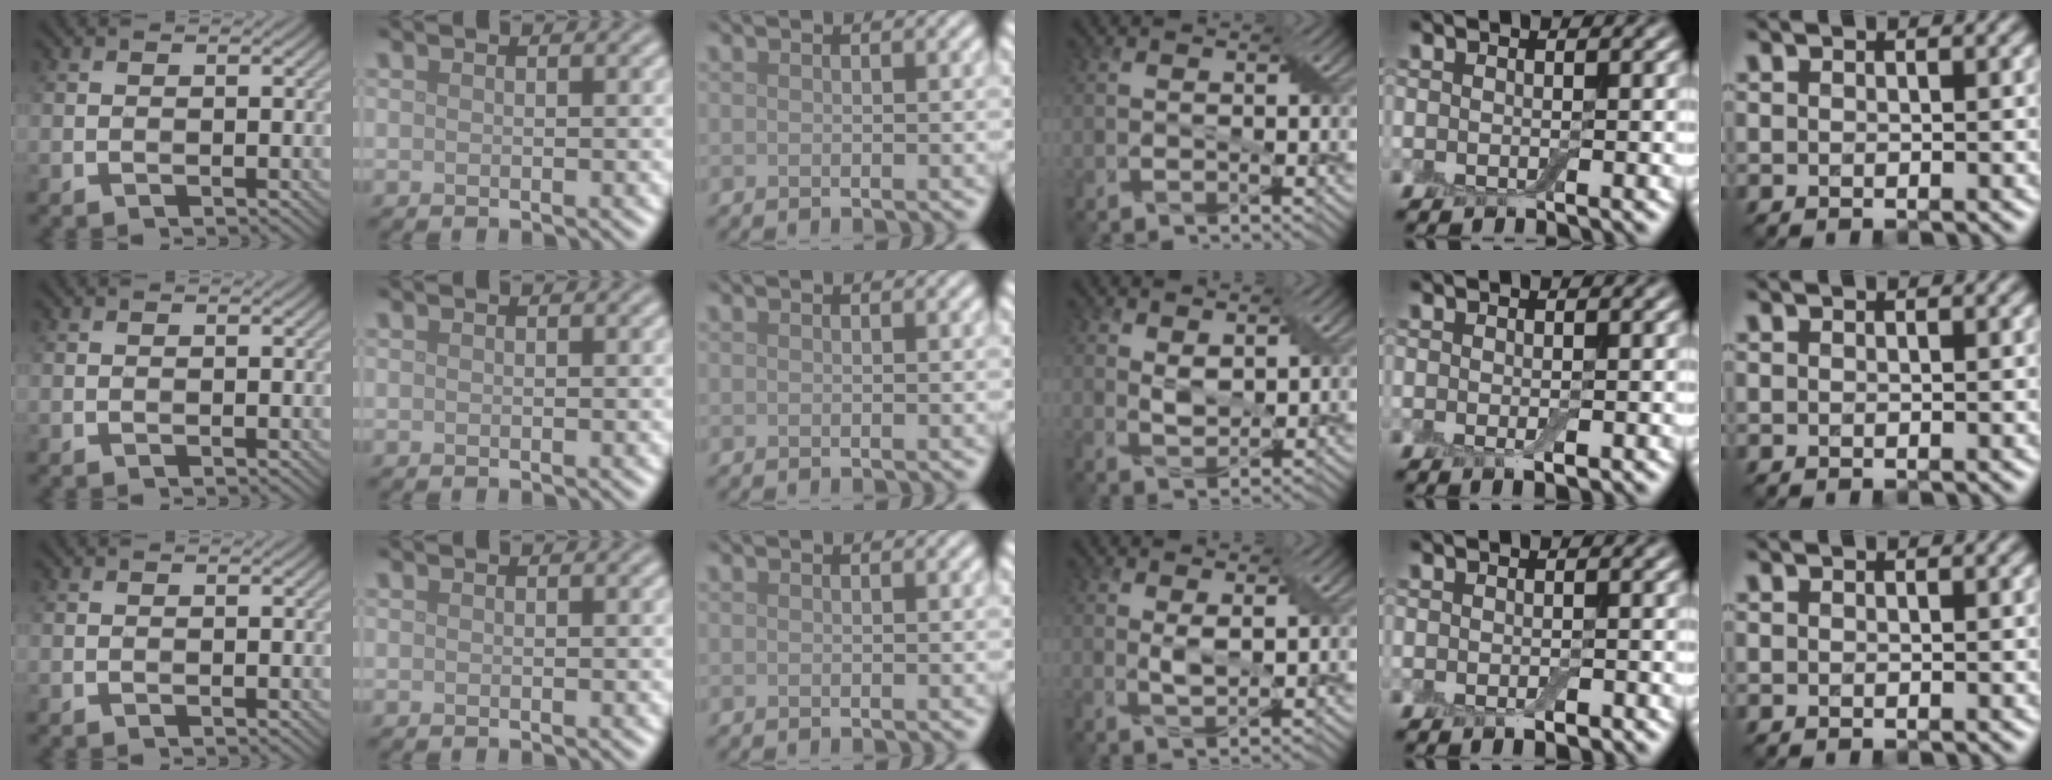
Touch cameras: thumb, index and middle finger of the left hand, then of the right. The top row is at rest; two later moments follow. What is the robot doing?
{"motion": "fold", "object": "bandage"}